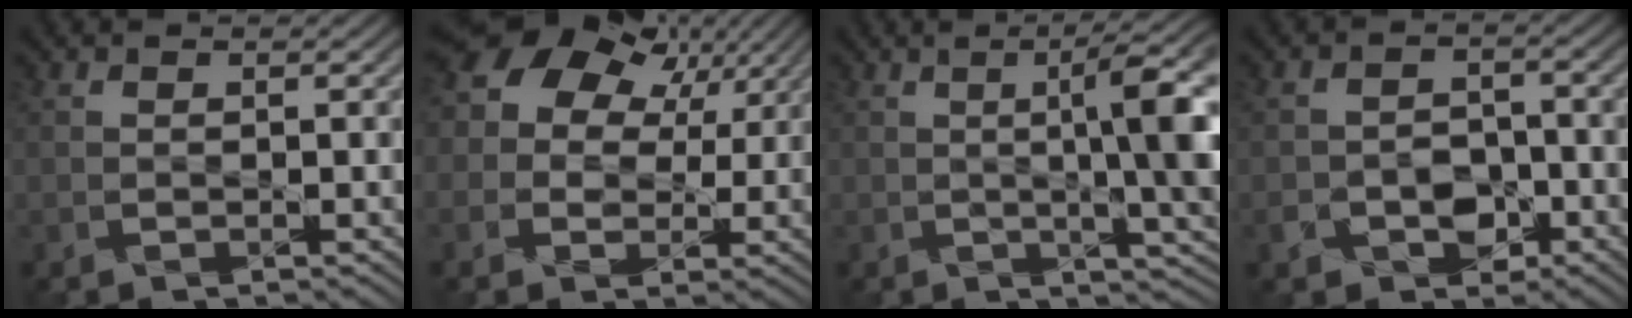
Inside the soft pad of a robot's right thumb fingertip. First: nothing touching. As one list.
[{"total": 12.6, "force": [5.6, 9.8, 5.7], "torque": [-0.148, 0.059, 0.086]}, {"total": 10.9, "force": [0.5, 2.3, 10.7], "torque": [-0.127, 0.009, 0.016]}, {"total": 3.8, "force": [-2.1, 3.0, 1.2], "torque": [-0.023, -0.005, -0.037]}]